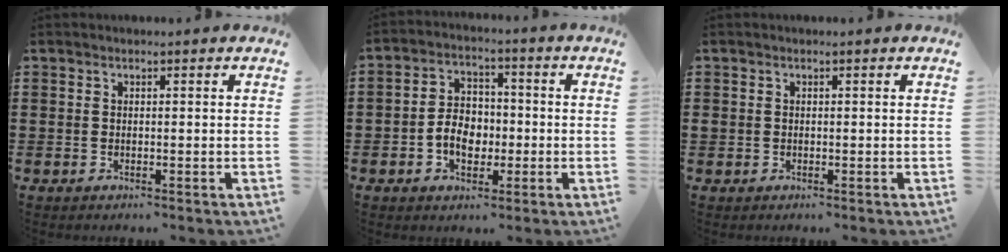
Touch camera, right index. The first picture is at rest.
{"total": 5.5, "force": [-1.4, 4.1, 3.4], "torque": [-0.066, 0.007, -0.029]}
{"total": 0.6, "force": [0.0, 0.6, 0.1], "torque": [-0.004, 0.004, -0.001]}